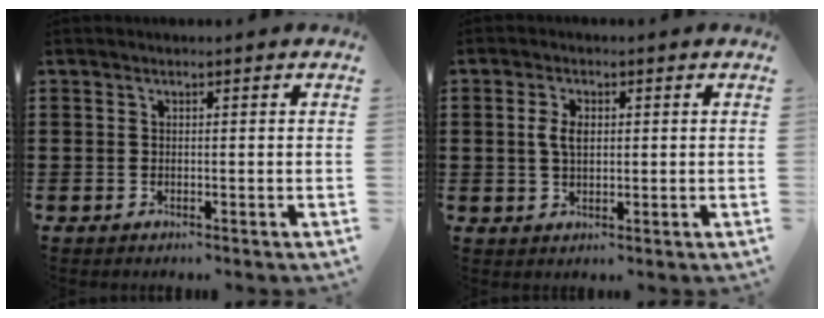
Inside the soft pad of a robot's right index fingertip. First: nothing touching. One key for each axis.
{"total": 3.4, "fx": 0.5, "fy": 1.9, "fz": 2.8, "tx": -0.058, "ty": 0.010, "tz": 0.006}